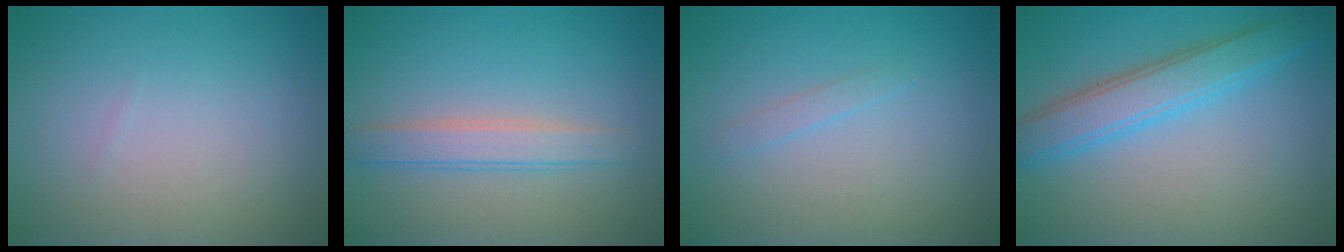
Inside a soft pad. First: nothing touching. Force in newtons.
{"total": 2.6, "press": 2.6, "slide": 0.0}
{"total": 0.8, "press": 0.8, "slide": 0.1}
{"total": 4.3, "press": 4.3, "slide": 0.1}